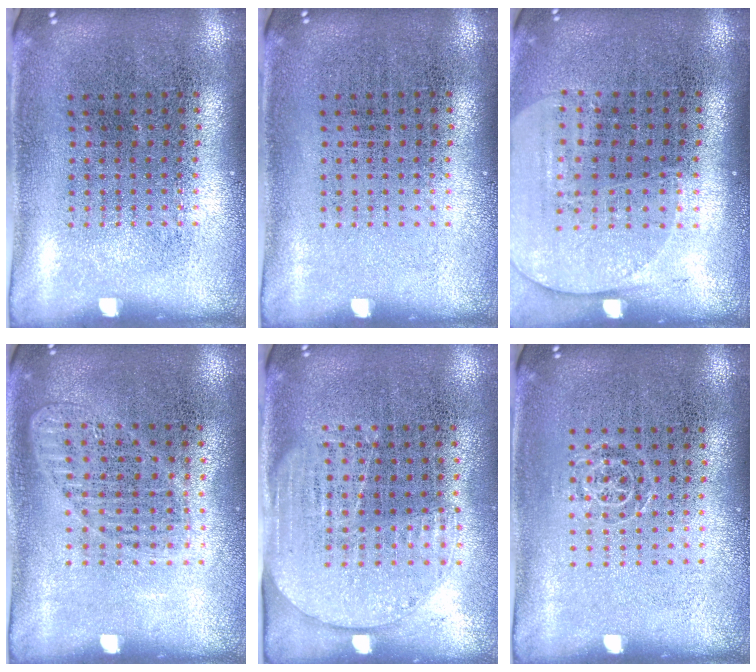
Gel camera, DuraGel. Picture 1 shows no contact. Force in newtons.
{"total": 0.0}
{"total": 1.5, "press": 1.4, "slide": 0.6}
{"total": 1.2, "press": 1.1, "slide": 0.3}
{"total": 1.4, "press": 1.2, "slide": 0.7}
{"total": 0.7, "press": 0.5, "slide": 0.5}